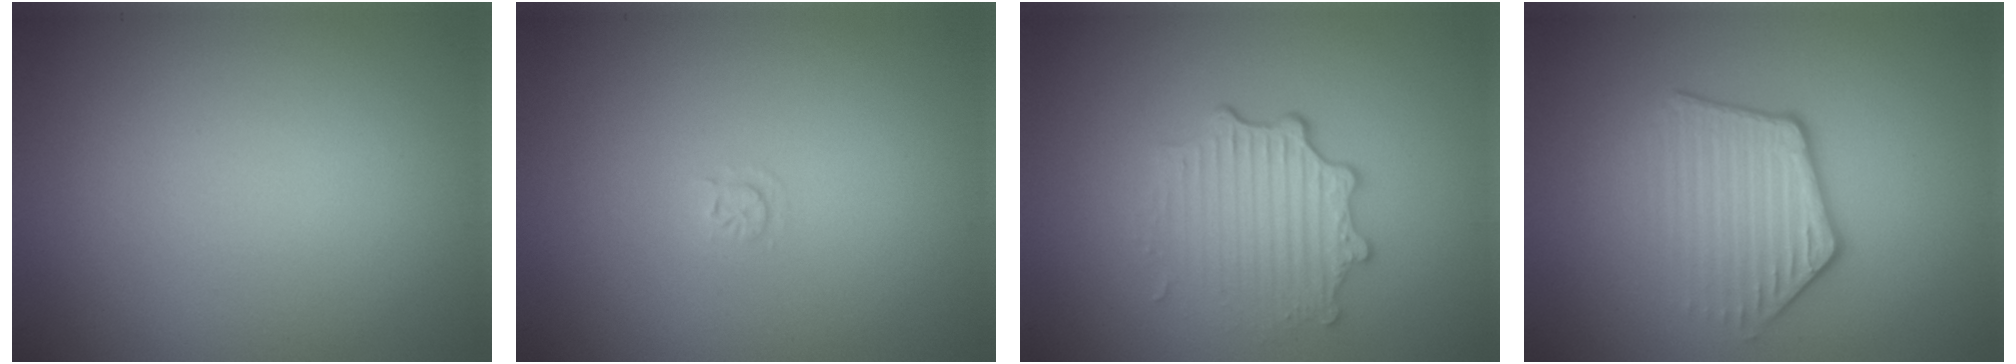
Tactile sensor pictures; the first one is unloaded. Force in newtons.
{"total": 0.7, "press": 0.3, "slide": 0.6}
{"total": 3.4, "press": 2.7, "slide": 2.1}
{"total": 3.7, "press": 3.1, "slide": 2.1}